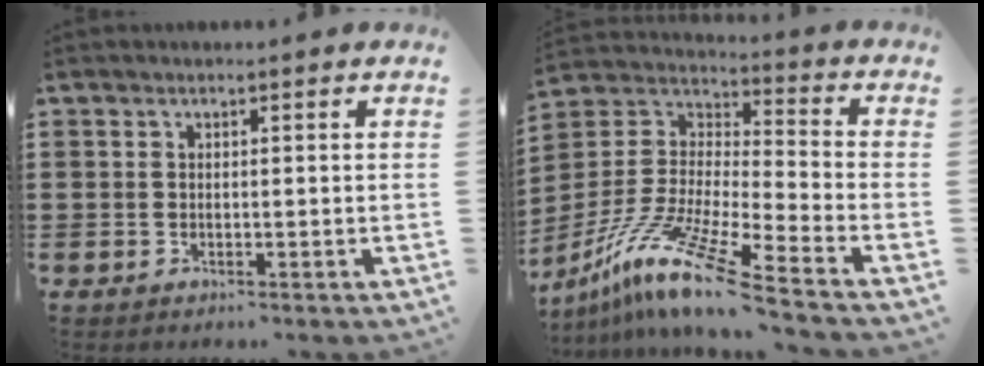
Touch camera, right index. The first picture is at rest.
{"total": 13.7, "force": [-10.9, -0.2, 8.4], "torque": [-0.173, 0.004, -0.213]}